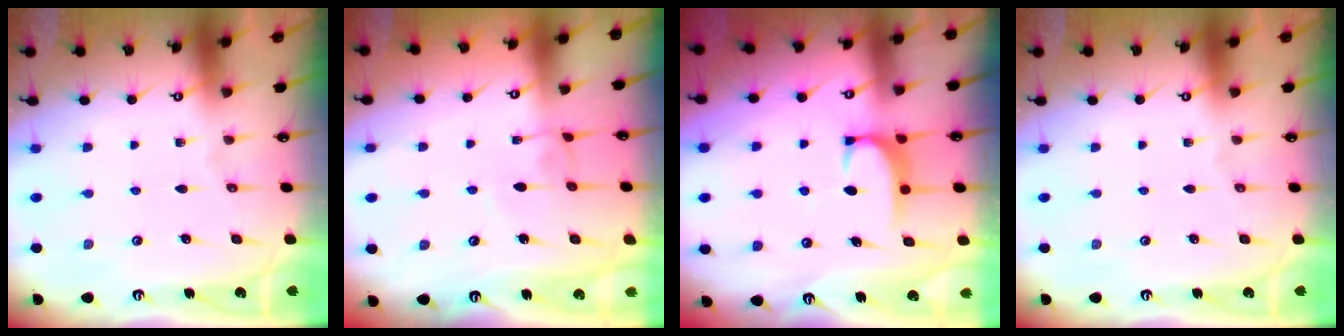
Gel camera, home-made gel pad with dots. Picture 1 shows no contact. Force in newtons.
{"total": 1.1, "press": 1.0, "slide": 0.3}
{"total": 1.6, "press": 1.5, "slide": 0.5}
{"total": 0.0}